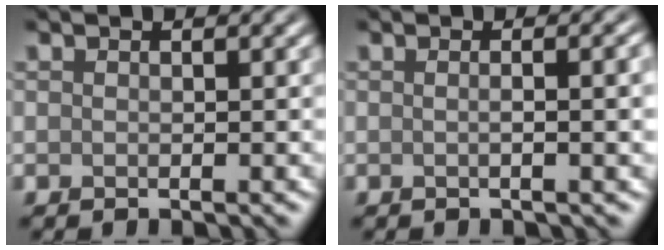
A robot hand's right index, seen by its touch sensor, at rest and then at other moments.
{"total": 4.2, "force": [0.2, 1.7, 3.8], "torque": [-0.023, 0.017, -0.015]}